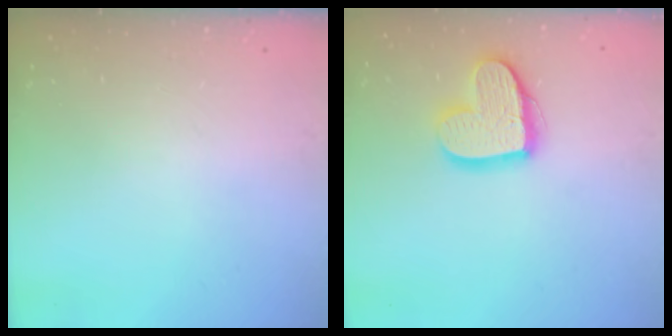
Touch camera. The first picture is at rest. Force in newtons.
{"total": 14.1, "press": 14.0, "slide": 1.0}